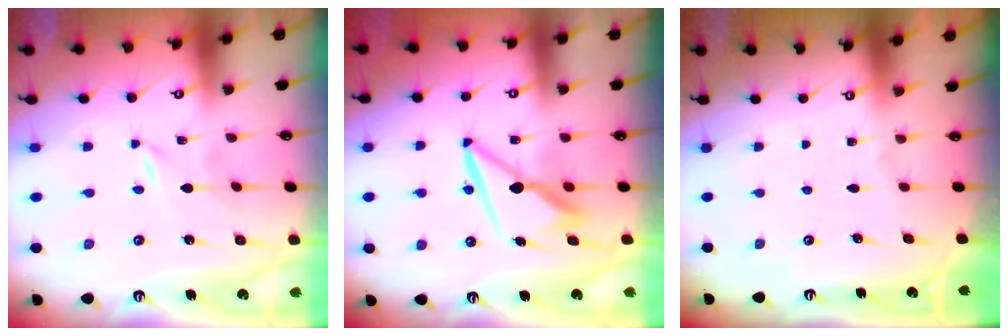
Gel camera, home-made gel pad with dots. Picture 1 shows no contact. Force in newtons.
{"total": 9.7, "press": 9.6, "slide": 0.9}
{"total": 0.0}